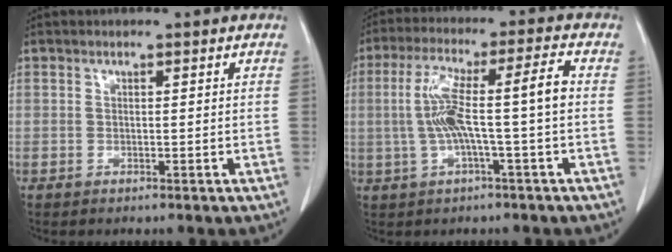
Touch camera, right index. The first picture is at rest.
{"total": 9.8, "force": [-0.6, 0.0, 9.8], "torque": [-0.190, 0.030, -0.011]}